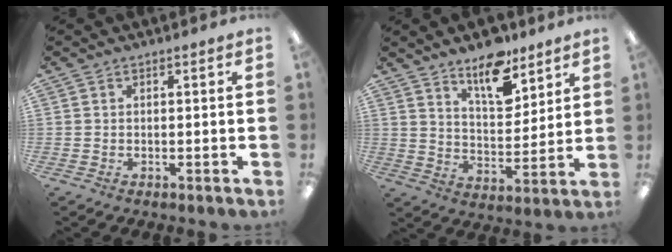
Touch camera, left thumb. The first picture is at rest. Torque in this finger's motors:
{"motor_torque": [-0.07, 0.00, 0.22, -0.20, 0.05]}